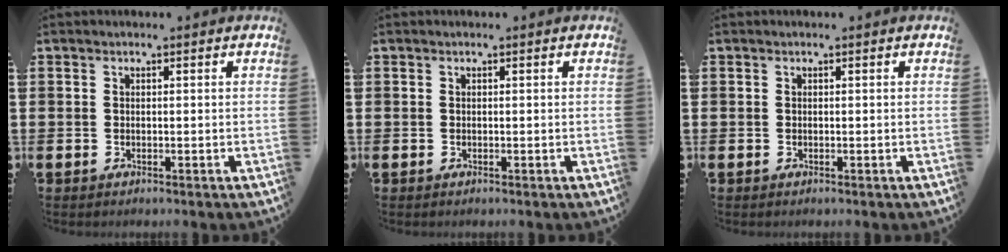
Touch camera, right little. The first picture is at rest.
{"total": 0.0}
{"total": 0.0}